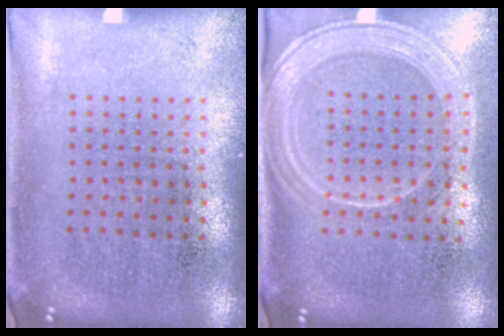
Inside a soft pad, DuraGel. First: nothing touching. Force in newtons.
{"total": 2.1, "press": 1.9, "slide": 1.0}